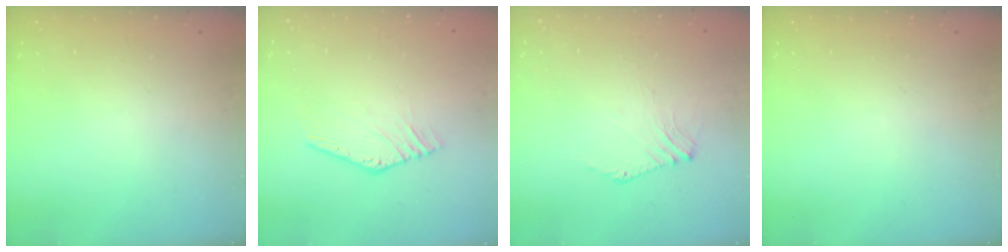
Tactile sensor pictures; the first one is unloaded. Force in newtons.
{"total": 3.4, "press": 3.4, "slide": 0.2}
{"total": 2.1, "press": 2.0, "slide": 0.5}
{"total": 0.0}